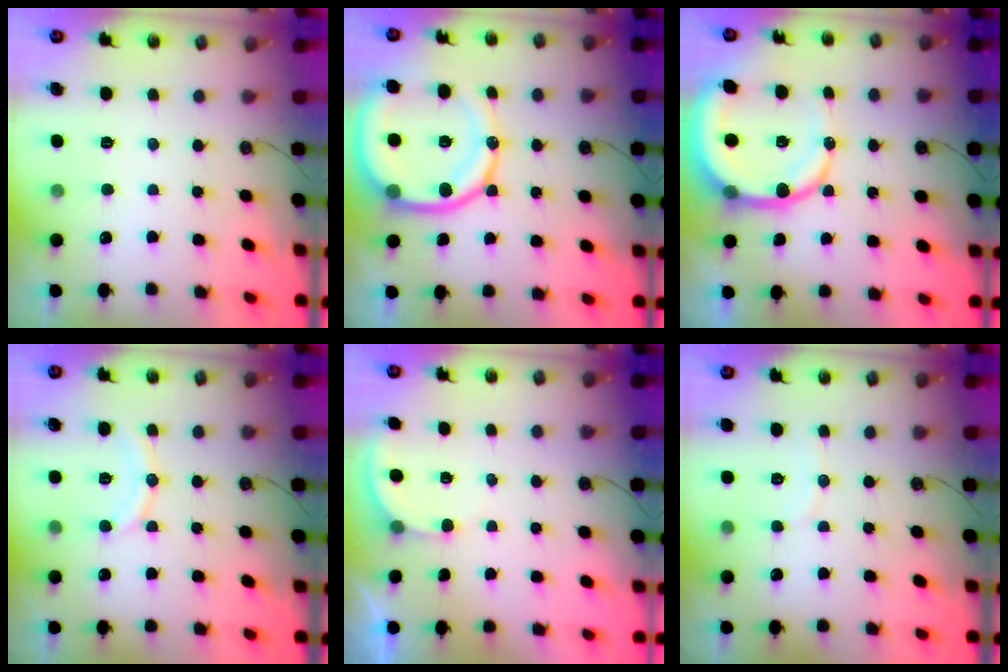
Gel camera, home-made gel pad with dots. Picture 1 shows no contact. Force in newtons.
{"total": 18.4, "press": 18.2, "slide": 2.3}
{"total": 13.1, "press": 13.0, "slide": 1.9}
{"total": 10.3, "press": 10.3, "slide": 1.0}
{"total": 2.7, "press": 2.7, "slide": 0.2}
{"total": 3.5, "press": 3.5, "slide": 0.4}